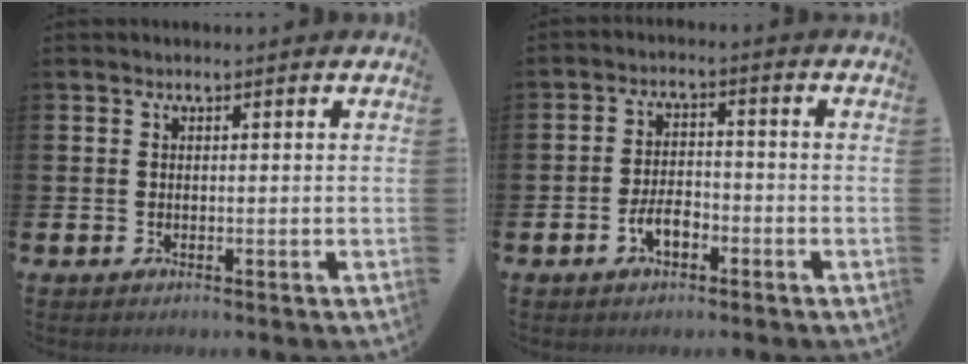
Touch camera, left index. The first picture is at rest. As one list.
[{"total": 3.7, "force": [-1.8, 1.9, 2.6], "torque": [-0.053, 0.010, -0.032]}]